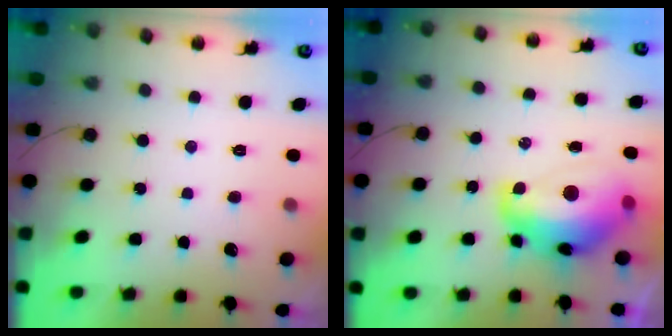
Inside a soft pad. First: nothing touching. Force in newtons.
{"total": 14.6, "press": 14.5, "slide": 1.7}